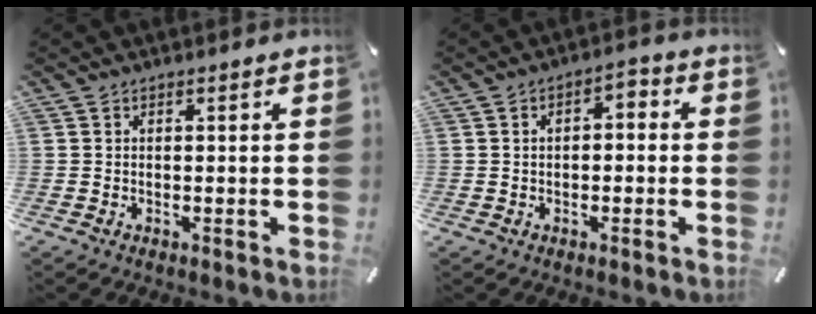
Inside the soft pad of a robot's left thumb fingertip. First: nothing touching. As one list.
[{"total": 3.4, "force": [-1.1, 2.2, 2.3], "torque": [-0.035, 0.013, -0.025]}]